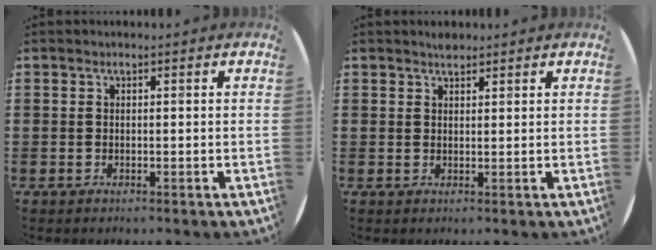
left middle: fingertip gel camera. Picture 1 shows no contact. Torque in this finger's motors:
{"motor_torque": [0.33, -0.32, 0.00, 0.01]}